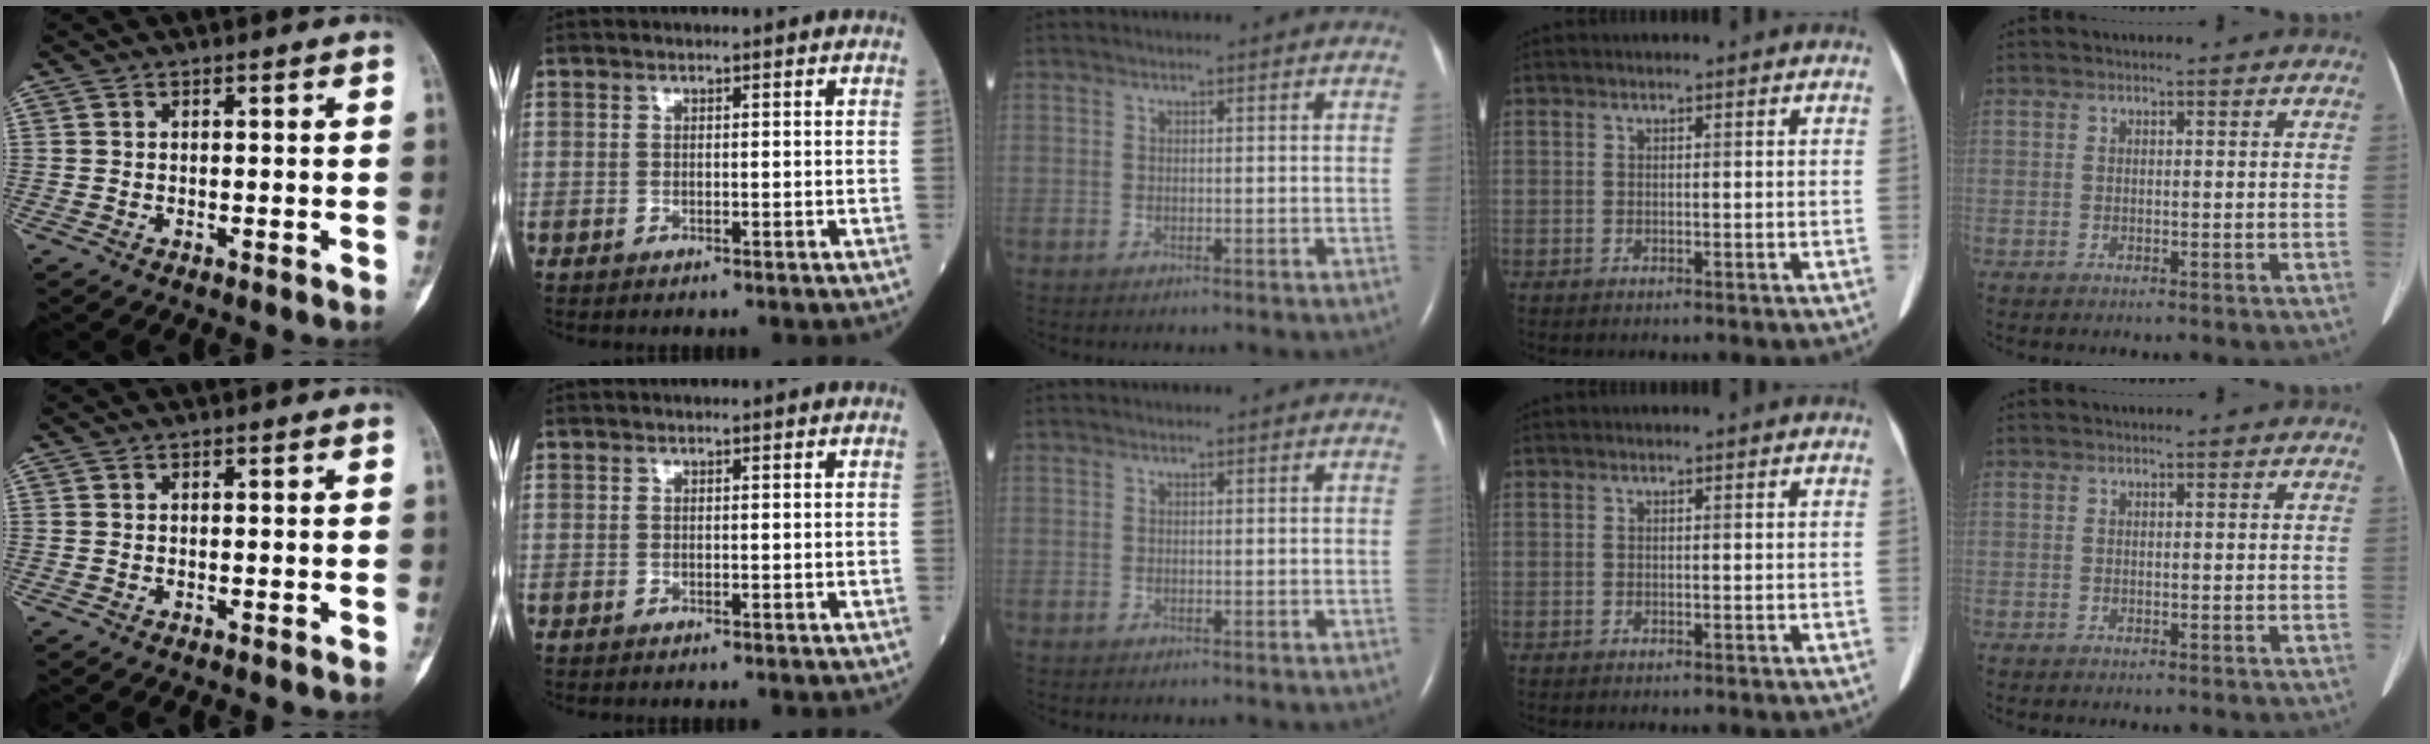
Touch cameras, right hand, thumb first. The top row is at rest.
{}